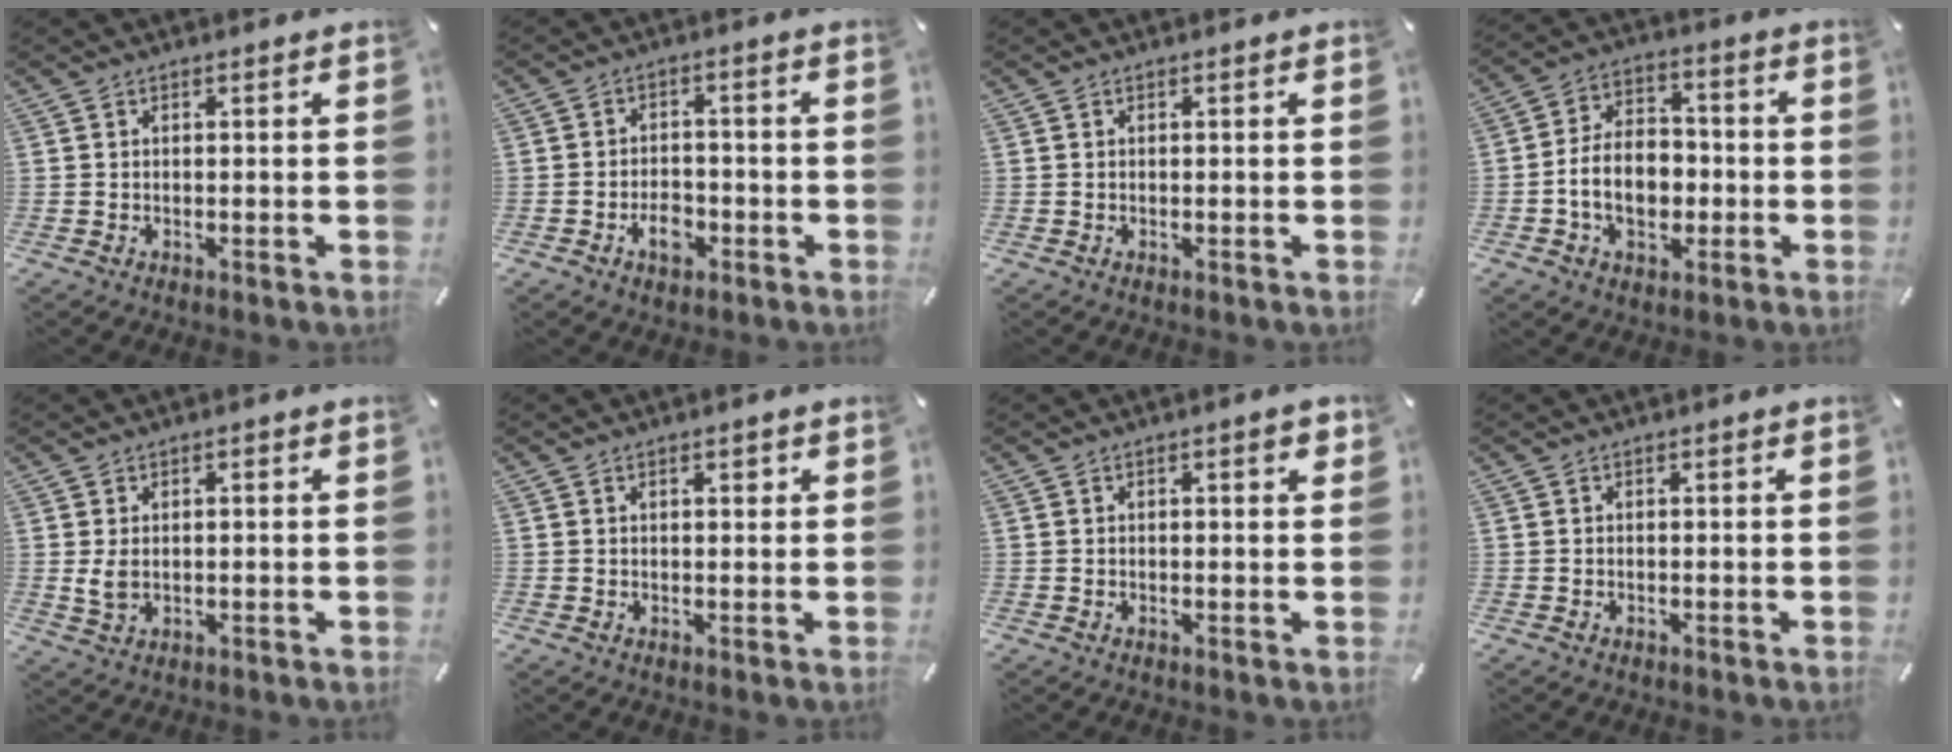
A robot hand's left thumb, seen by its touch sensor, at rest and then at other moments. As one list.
[{"total": 5.3, "force": [-2.5, 3.5, 3.1], "torque": [-0.055, 0.012, -0.042]}, {"total": 0.0}, {"total": 10.5, "force": [-2.6, 7.8, 6.5], "torque": [-0.124, 0.016, -0.047]}, {"total": 3.5, "force": [0.1, 2.3, 2.6], "torque": [-0.056, -0.003, -0.004]}, {"total": 1.5, "force": [0.6, 0.9, 1.1], "torque": [-0.015, 0.001, 0.008]}, {"total": 1.8, "force": [0.6, 0.5, 1.6], "torque": [-0.024, 0.001, 0.008]}, {"total": 0.0}]